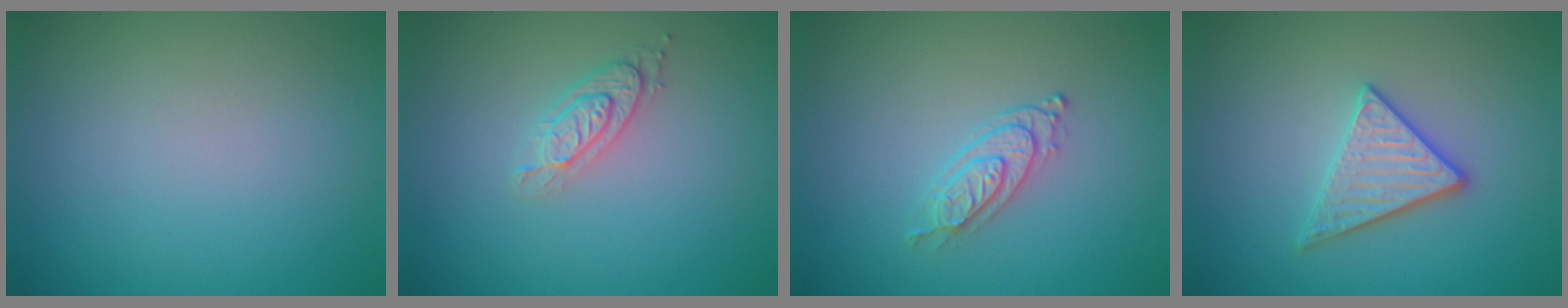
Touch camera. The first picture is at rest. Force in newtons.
{"total": 2.1, "press": 2.0, "slide": 0.7}
{"total": 2.5, "press": 2.1, "slide": 1.4}
{"total": 3.0, "press": 2.9, "slide": 0.6}